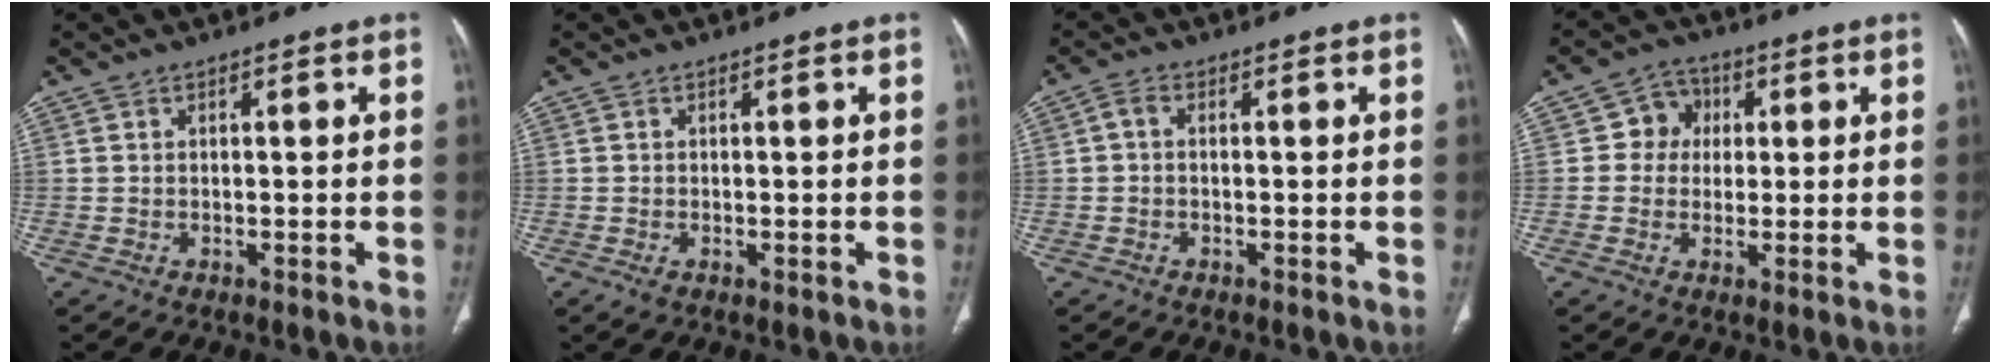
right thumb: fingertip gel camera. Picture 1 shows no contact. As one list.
[{"total": 1.4, "force": [-0.5, 0.9, 0.9], "torque": [-0.021, -0.001, -0.006]}, {"total": 1.6, "force": [-0.1, 1.0, 1.3], "torque": [-0.022, 0.005, -0.007]}, {"total": 5.7, "force": [0.8, 5.3, 1.9], "torque": [0.006, 0.010, 0.005]}]